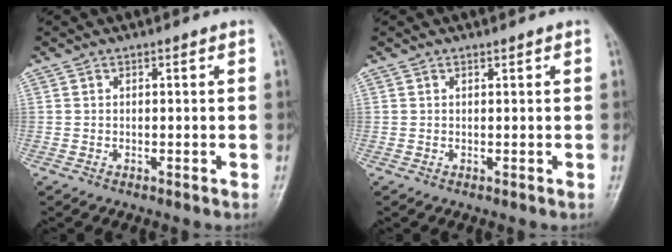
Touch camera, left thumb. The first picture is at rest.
{"total": 0.0}